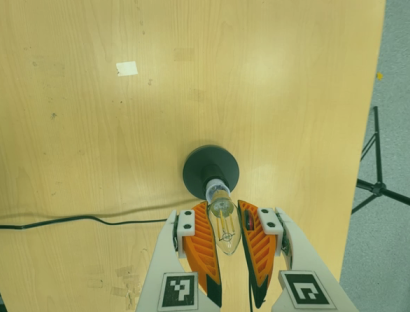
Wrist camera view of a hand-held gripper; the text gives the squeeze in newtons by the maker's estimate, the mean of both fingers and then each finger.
{"total": 20.7, "left": 24.2, "right": 17.3}